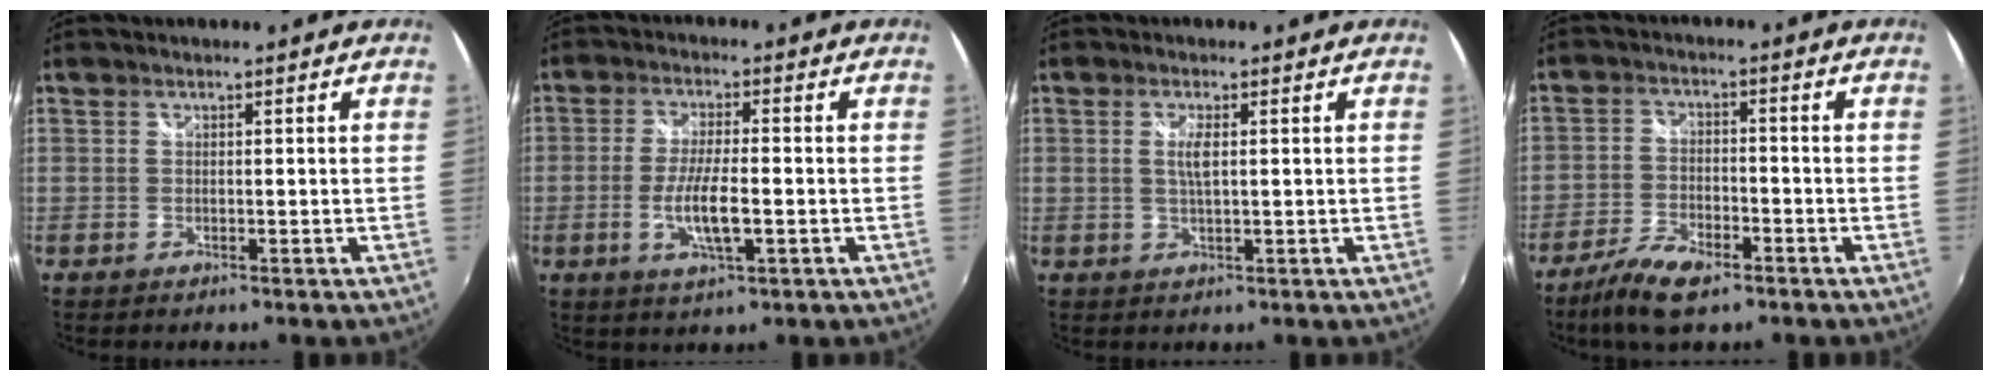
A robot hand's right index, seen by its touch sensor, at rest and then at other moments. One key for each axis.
{"total": 7.3, "fx": -1.9, "fy": 1.4, "fz": 6.9, "tx": -0.136, "ty": -0.008, "tz": -0.035}
{"total": 2.8, "fx": 0.4, "fy": 0.4, "fz": 2.7, "tx": -0.053, "ty": -0.003, "tz": 0.008}
{"total": 9.3, "fx": -6.3, "fy": 3.4, "fz": 5.9, "tx": -0.140, "ty": -0.017, "tz": -0.123}